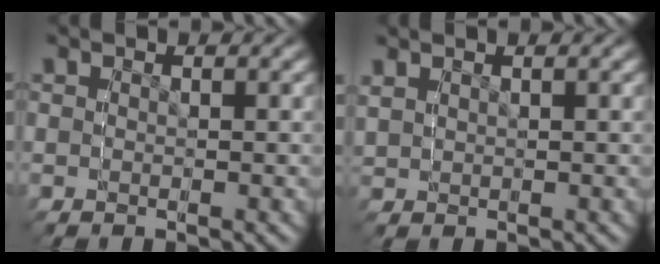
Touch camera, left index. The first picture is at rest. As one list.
[{"total": 0.5, "force": [0.4, -0.2, 0.1], "torque": [-0.004, 0.009, 0.010]}]